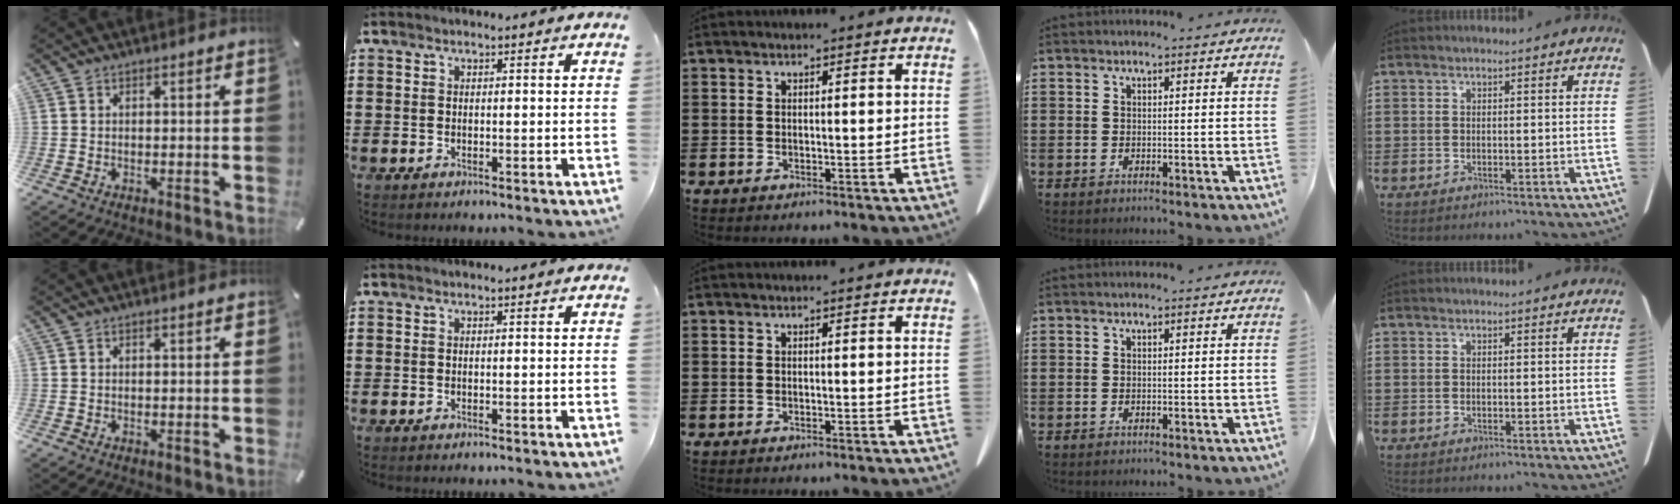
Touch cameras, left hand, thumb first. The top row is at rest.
{}